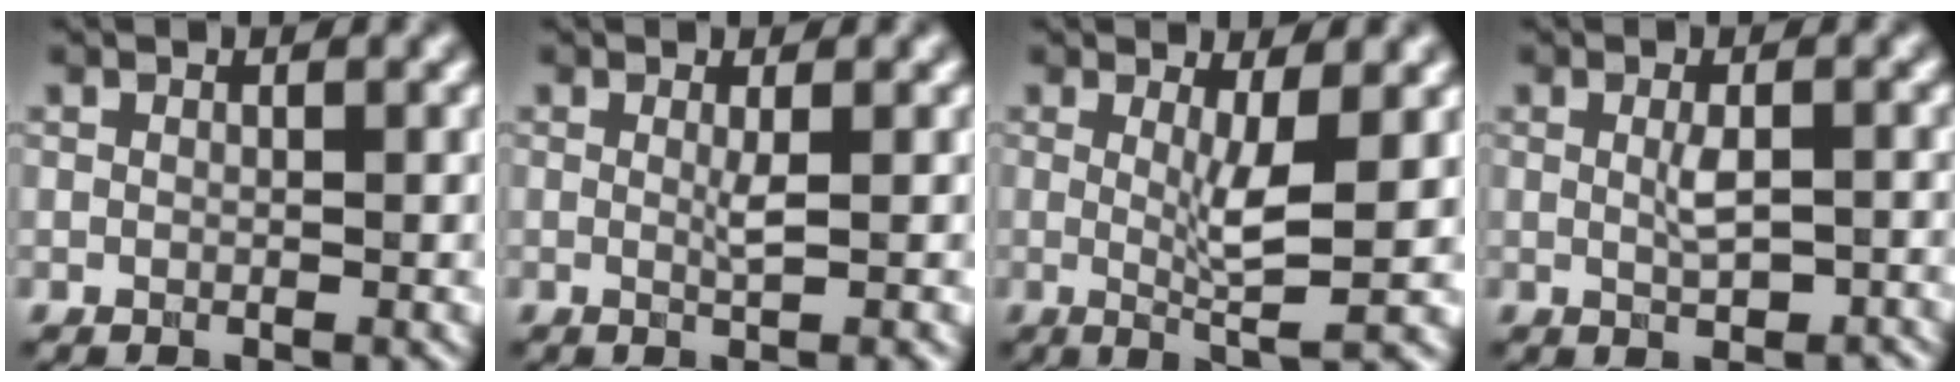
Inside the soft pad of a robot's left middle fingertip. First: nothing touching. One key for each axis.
{"total": 1.7, "fx": 0.1, "fy": 0.2, "fz": 1.6, "tx": -0.029, "ty": -0.004, "tz": -0.004}
{"total": 4.5, "fx": 0.1, "fy": 0.7, "fz": 4.4, "tx": -0.075, "ty": -0.014, "tz": 0.003}
{"total": 2.4, "fx": -0.2, "fy": 0.8, "fz": 2.2, "tx": -0.044, "ty": -0.005, "tz": 0.001}